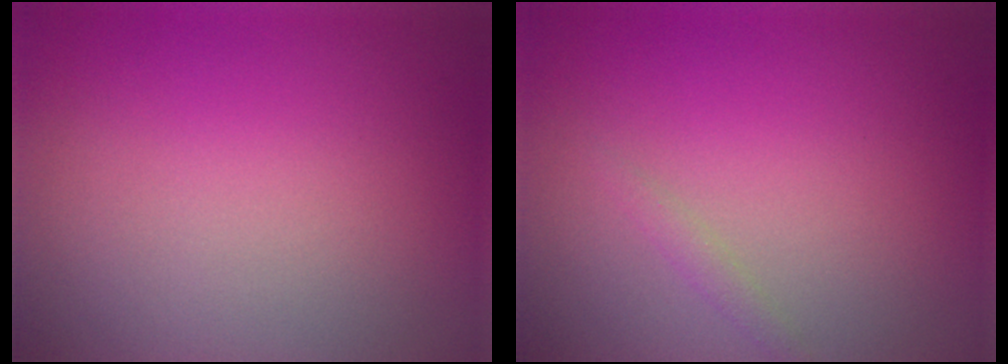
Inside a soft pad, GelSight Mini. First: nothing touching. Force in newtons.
{"total": 0.8, "press": 0.8, "slide": 0.0}